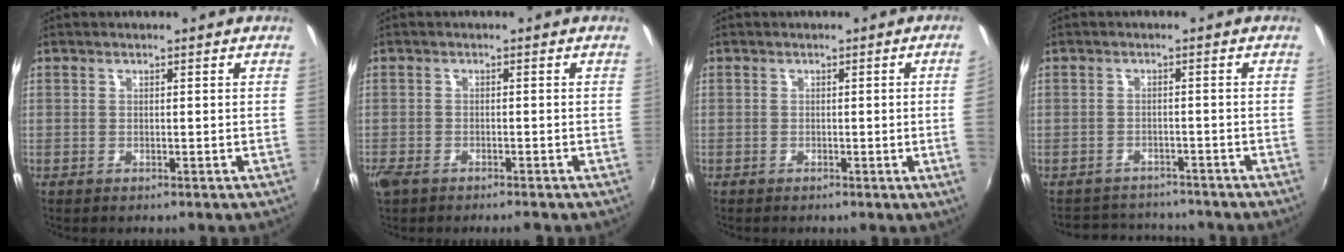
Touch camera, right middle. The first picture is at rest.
{"total": 4.3, "force": [-3.3, 1.6, 2.4], "torque": [-0.065, -0.014, -0.062]}
{"total": 2.7, "force": [-0.1, -1.5, 2.2], "torque": [-0.035, -0.012, 0.004]}
{"total": 6.4, "force": [-6.0, 2.3, 0.6], "torque": [-0.024, 0.016, -0.090]}